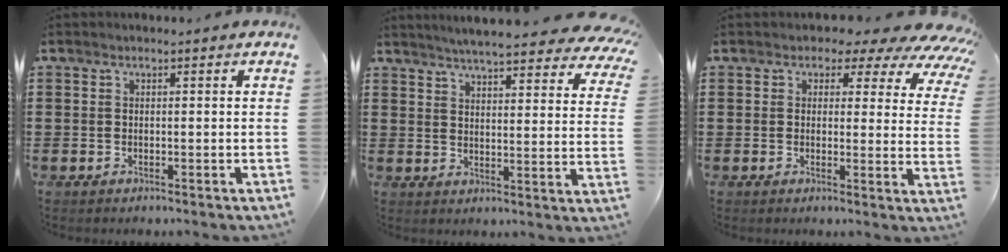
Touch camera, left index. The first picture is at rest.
{"total": 6.1, "force": [5.6, -0.3, 2.4], "torque": [-0.058, -0.032, 0.096]}
{"total": 4.0, "force": [2.8, 2.2, 1.7], "torque": [-0.038, -0.019, 0.041]}